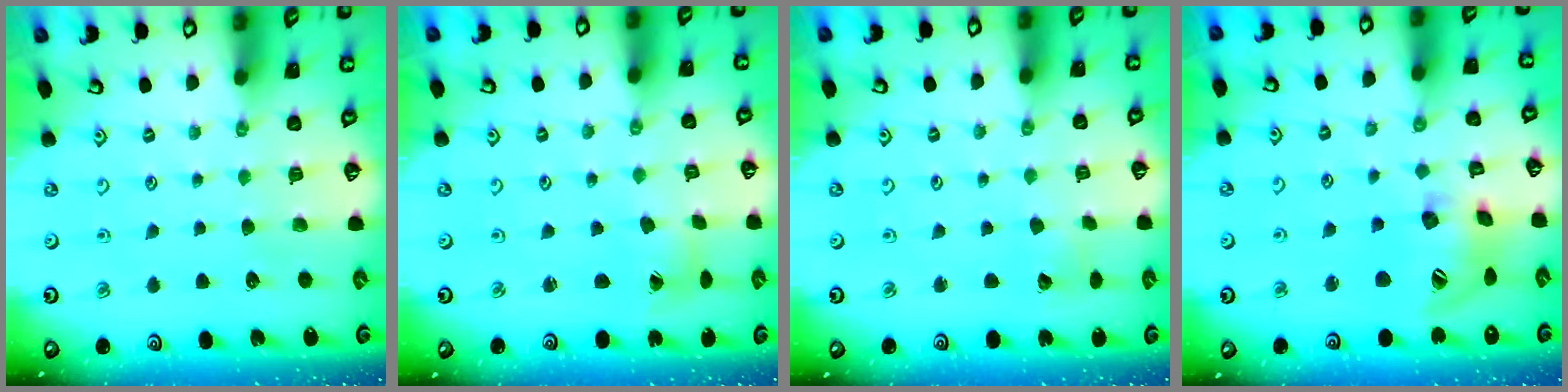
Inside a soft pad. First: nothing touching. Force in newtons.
{"total": 1.0, "press": 1.0, "slide": 0.1}
{"total": 2.8, "press": 2.8, "slide": 0.4}
{"total": 16.7, "press": 16.5, "slide": 2.2}